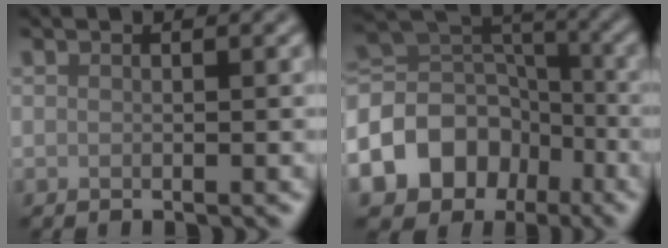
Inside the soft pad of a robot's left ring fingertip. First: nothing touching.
{"total": 10.6, "force": [-5.1, 8.2, 4.2], "torque": [-0.099, 0.013, -0.101]}